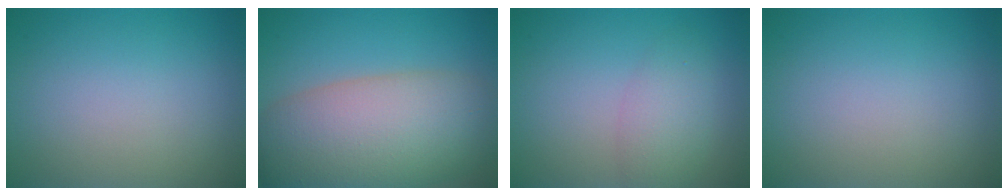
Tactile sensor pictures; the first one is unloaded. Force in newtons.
{"total": 11.8, "press": 11.8, "slide": 0.7}
{"total": 3.0, "press": 3.0, "slide": 0.0}
{"total": 0.0}